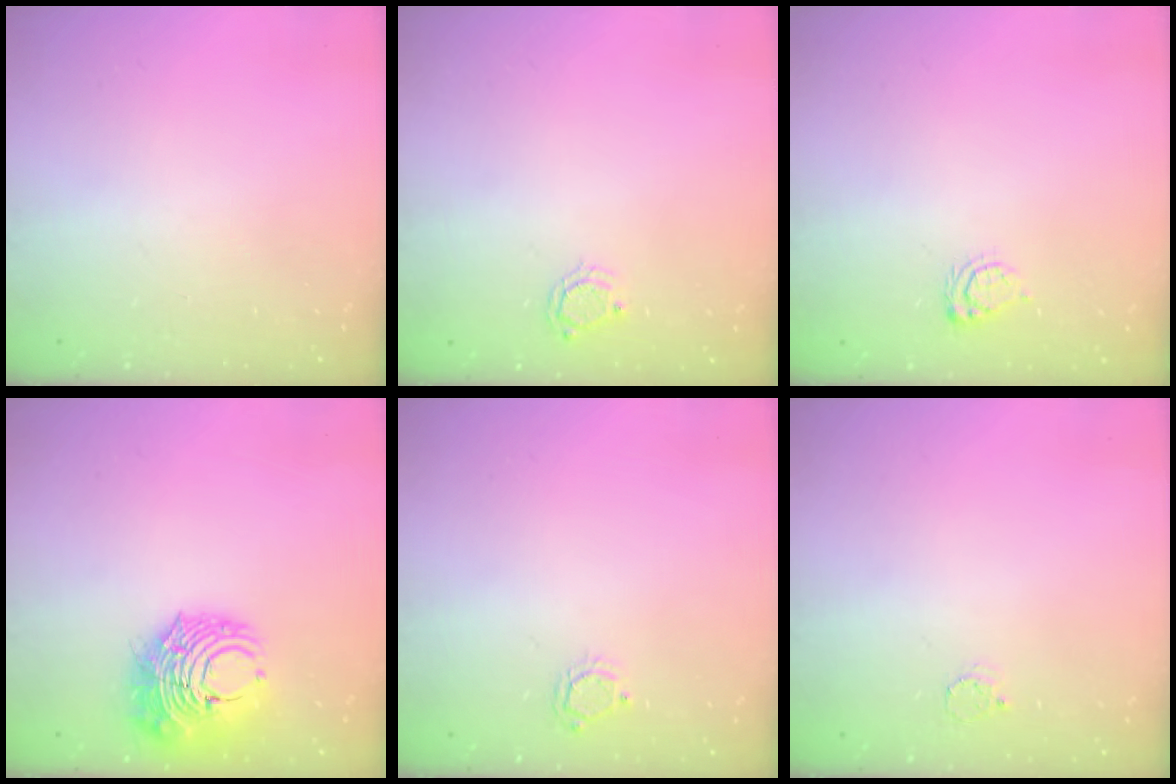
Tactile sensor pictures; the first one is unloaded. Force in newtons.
{"total": 3.9, "press": 3.9, "slide": 0.4}
{"total": 5.3, "press": 5.3, "slide": 0.8}
{"total": 11.7, "press": 11.5, "slide": 1.6}
{"total": 2.9, "press": 2.9, "slide": 0.3}
{"total": 2.4, "press": 2.4, "slide": 0.3}